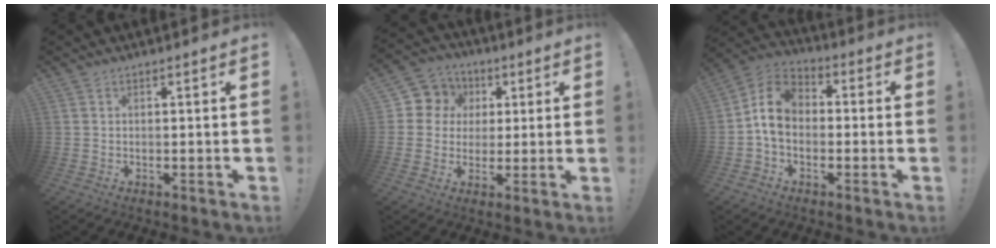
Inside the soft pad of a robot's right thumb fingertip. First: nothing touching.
{"total": 8.7, "force": [1.6, 8.3, 2.2], "torque": [-0.034, -0.005, 0.038]}
{"total": 10.0, "force": [-0.6, 7.6, 6.4], "torque": [-0.109, 0.020, -0.004]}